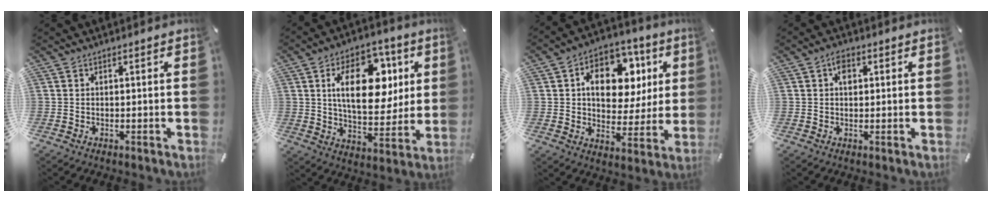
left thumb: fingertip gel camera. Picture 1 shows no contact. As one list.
[{"total": 18.1, "force": [5.3, 11.0, 13.3], "torque": [-0.204, 0.001, 0.088]}, {"total": 15.0, "force": [4.6, 10.8, 9.3], "torque": [-0.133, -0.013, 0.083]}, {"total": 2.9, "force": [0.8, 2.0, 1.9], "torque": [-0.027, 0.002, 0.009]}]